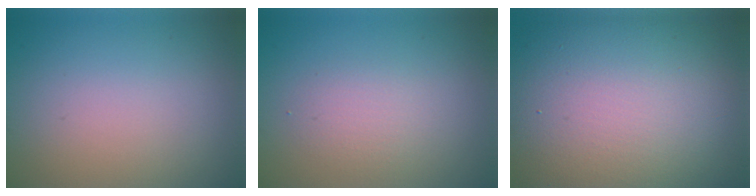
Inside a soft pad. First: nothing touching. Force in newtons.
{"total": 1.8, "press": 1.8, "slide": 0.1}
{"total": 15.1, "press": 15.1, "slide": 1.0}